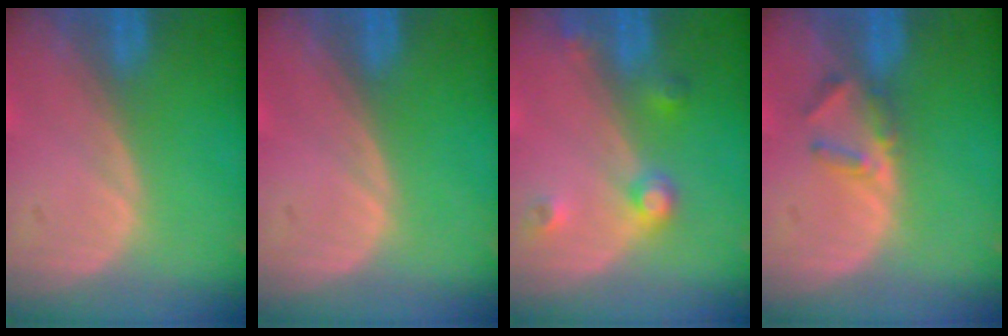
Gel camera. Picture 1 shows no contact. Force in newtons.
{"total": 0.0}
{"total": 3.7, "press": 3.4, "slide": 1.3}
{"total": 2.9, "press": 2.6, "slide": 1.1}